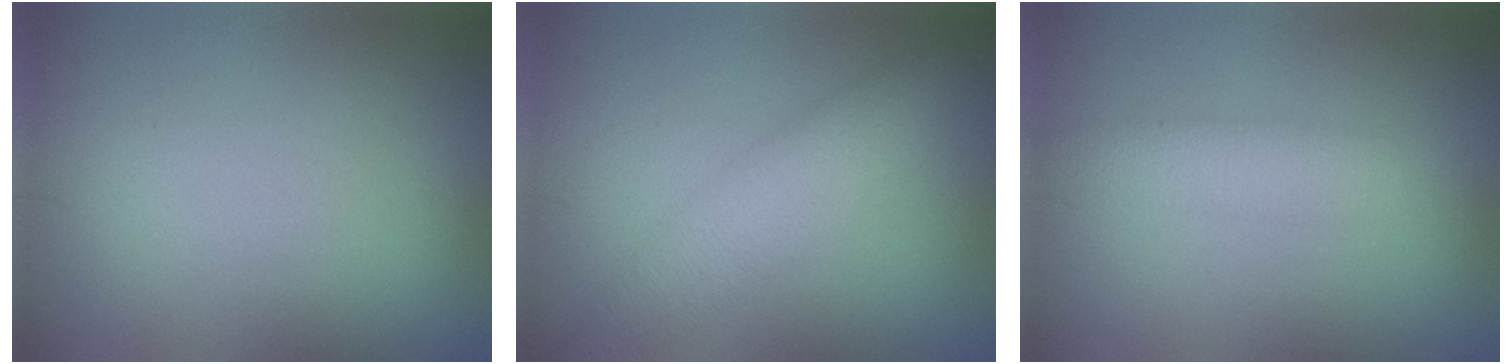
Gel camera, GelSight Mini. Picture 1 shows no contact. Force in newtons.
{"total": 4.3, "press": 4.2, "slide": 0.1}
{"total": 2.8, "press": 2.8, "slide": 0.1}